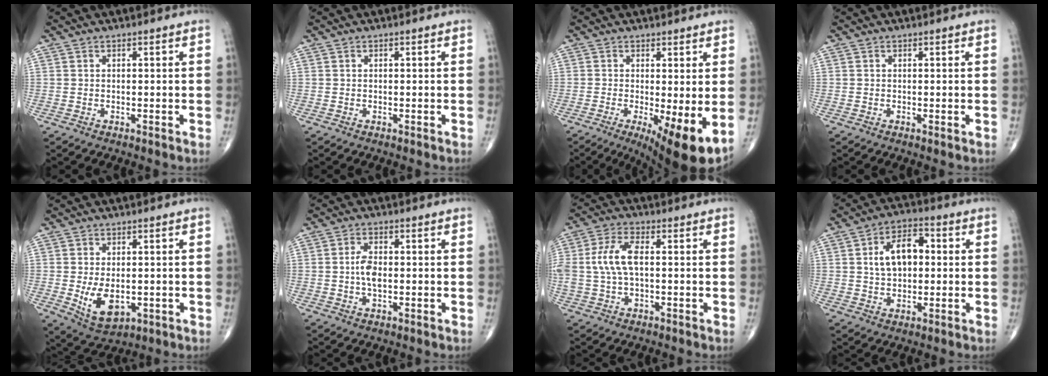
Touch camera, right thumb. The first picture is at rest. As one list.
[{"total": 0.0}, {"total": 10.0, "force": [-2.3, 2.4, 9.4], "torque": [-0.143, -0.023, -0.030]}, {"total": 0.0}, {"total": 7.9, "force": [-1.3, 4.7, 6.2], "torque": [-0.095, -0.012, -0.006]}, {"total": 4.0, "force": [-0.2, 2.1, 3.4], "torque": [-0.064, 0.005, -0.007]}, {"total": 7.8, "force": [0.5, 3.8, 6.8], "torque": [-0.157, 0.017, 0.008]}, {"total": 9.9, "force": [1.3, 6.1, 7.7], "torque": [-0.116, 0.018, 0.019]}]